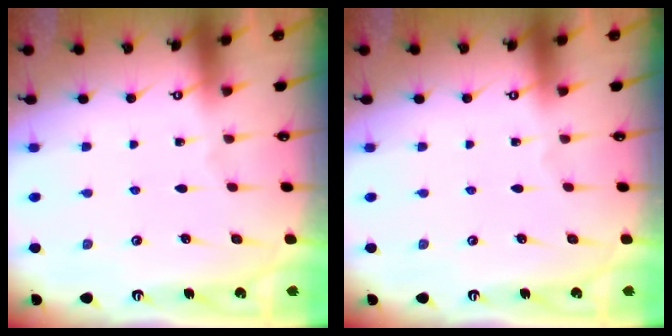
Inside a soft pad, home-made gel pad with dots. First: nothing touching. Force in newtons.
{"total": 0.0}